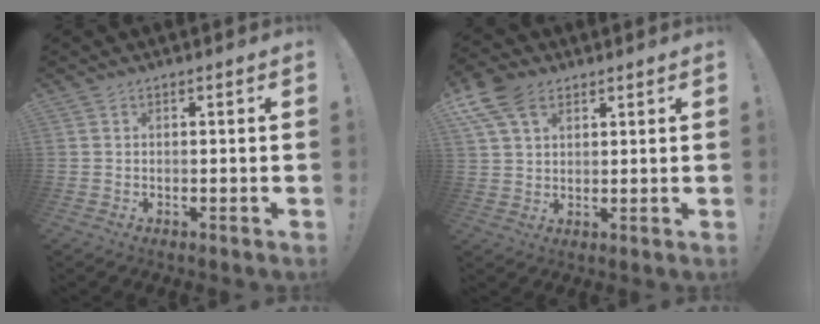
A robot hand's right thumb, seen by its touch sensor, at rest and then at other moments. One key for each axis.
{"total": 10.4, "fx": 5.4, "fy": 6.5, "fz": 6.0, "tx": -0.118, "ty": -0.008, "tz": 0.106}